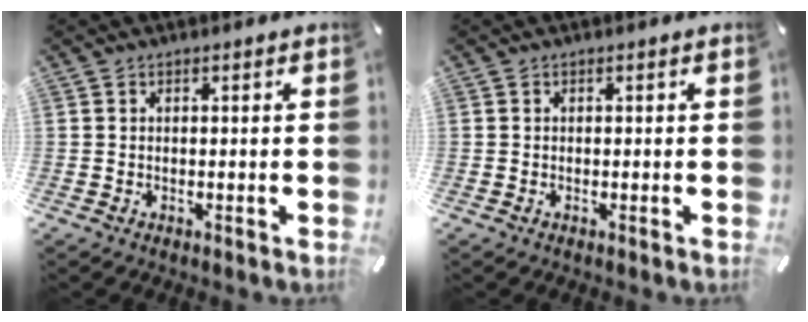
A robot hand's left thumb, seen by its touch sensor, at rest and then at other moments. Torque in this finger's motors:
{"motor_torque": [-0.01, 0.01, 0.00, 0.00, 0.00]}